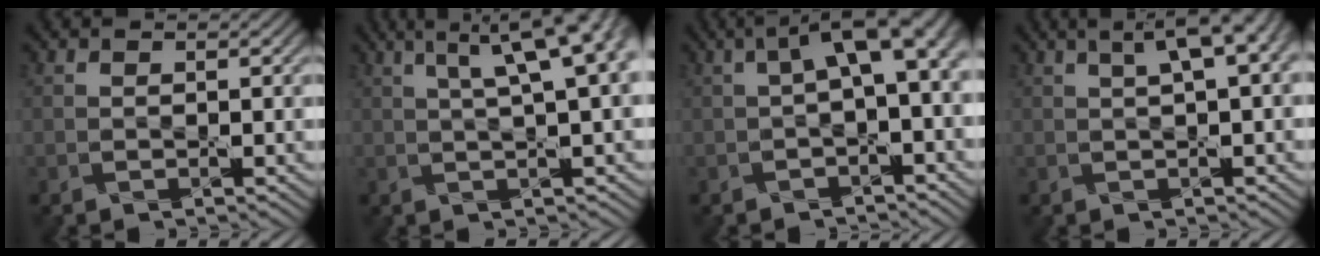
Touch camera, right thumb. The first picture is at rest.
{"total": 8.9, "force": [3.4, 2.3, 7.9], "torque": [-0.081, 0.039, 0.035]}
{"total": 5.6, "force": [0.9, 2.0, 5.1], "torque": [-0.079, 0.014, 0.010]}
{"total": 5.1, "force": [2.0, 1.1, 4.6], "torque": [-0.065, 0.024, 0.034]}